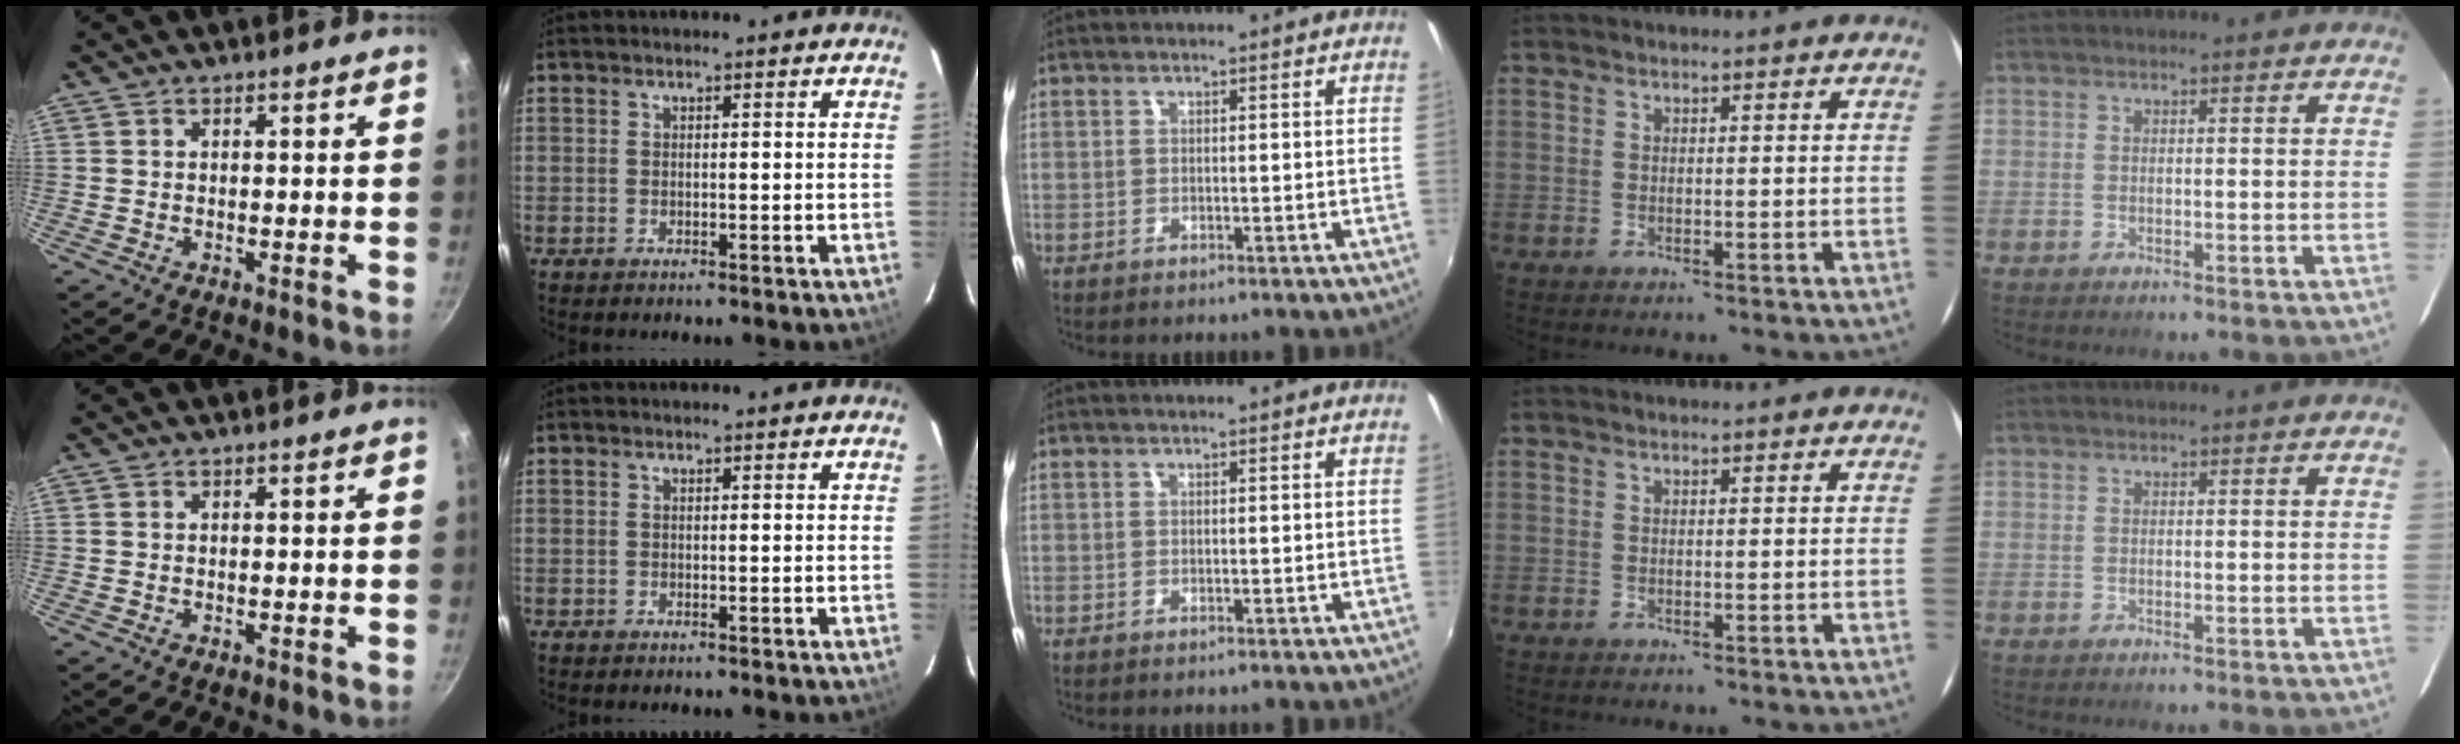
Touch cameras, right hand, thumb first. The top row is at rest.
{}